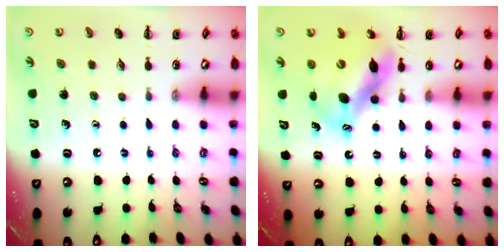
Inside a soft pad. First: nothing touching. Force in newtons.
{"total": 12.8, "press": 12.3, "slide": 3.3}